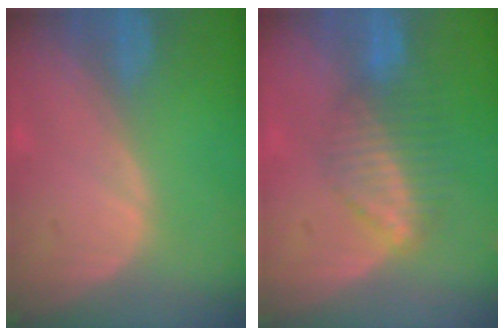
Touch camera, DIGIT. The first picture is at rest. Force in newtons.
{"total": 6.9, "press": 6.0, "slide": 3.5}